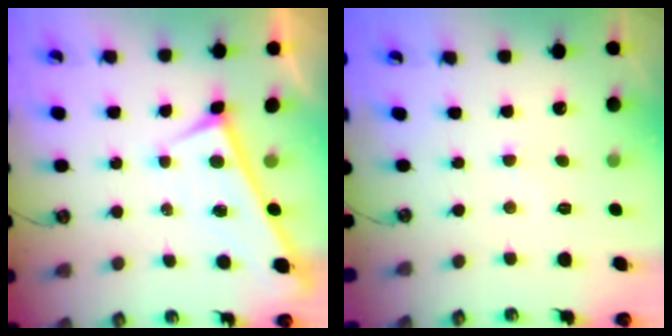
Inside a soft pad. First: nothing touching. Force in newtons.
{"total": 2.4, "press": 2.4, "slide": 0.3}